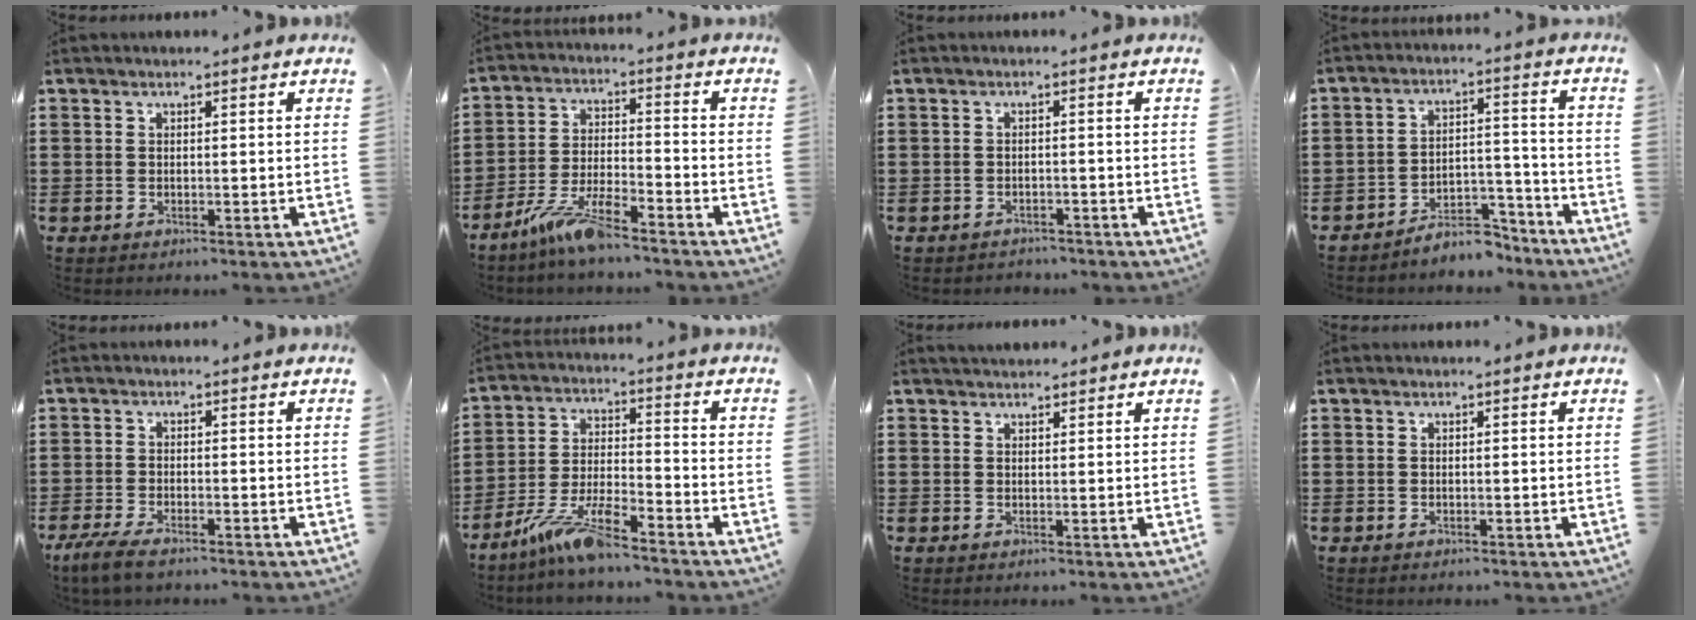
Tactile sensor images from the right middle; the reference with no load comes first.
{"total": 7.7, "force": [-6.1, 0.8, 4.5], "torque": [-0.103, -0.008, -0.120]}
{"total": 1.4, "force": [-1.4, 0.3, -0.1], "torque": [-0.006, -0.002, -0.030]}
{"total": 5.8, "force": [-5.6, 1.3, 0.9], "torque": [-0.012, 0.016, -0.109]}
{"total": 3.3, "force": [-2.6, 0.5, 2.0], "torque": [-0.057, -0.009, -0.055]}
{"total": 8.8, "force": [-7.0, 1.1, 5.3], "torque": [-0.119, -0.006, -0.139]}
{"total": 1.4, "force": [1.3, 0.4, 0.0], "torque": [-0.003, 0.002, 0.026]}
{"total": 0.0}